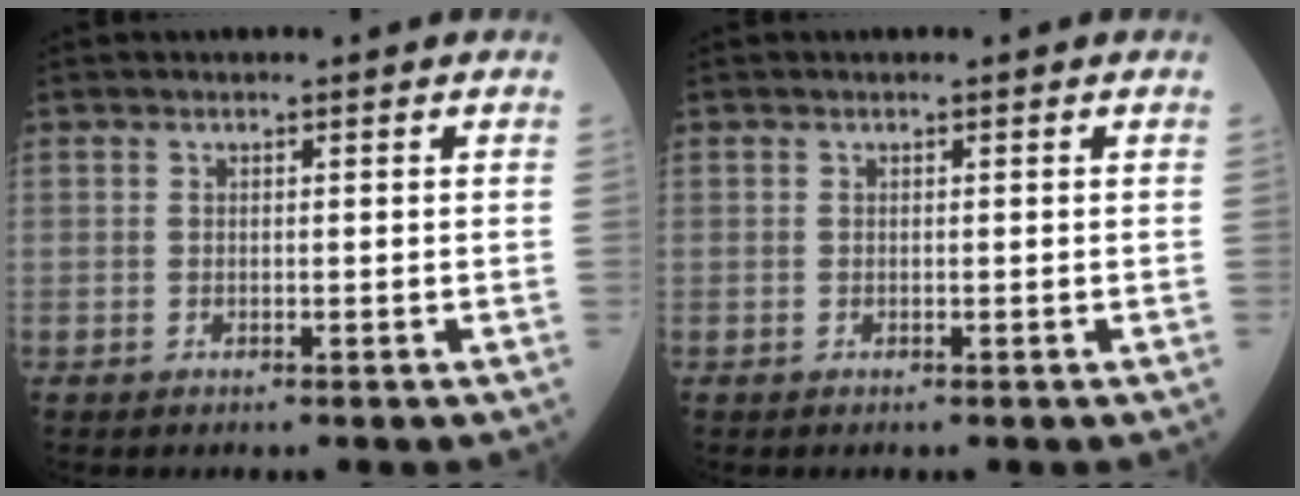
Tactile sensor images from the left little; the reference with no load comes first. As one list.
[{"total": 0.0}]